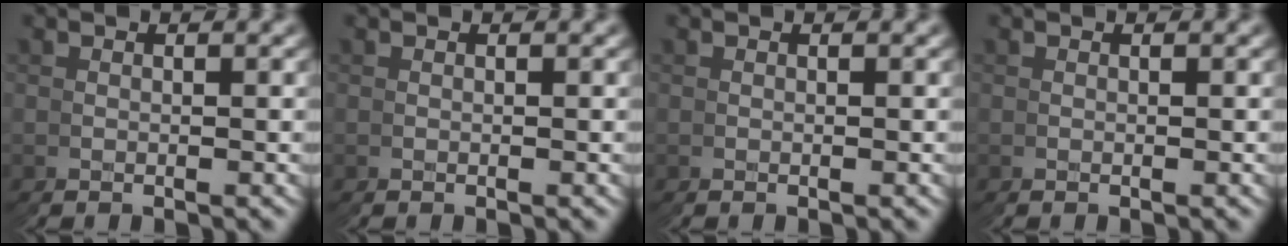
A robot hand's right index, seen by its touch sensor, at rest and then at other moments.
{"total": 0.0}
{"total": 0.0}
{"total": 0.0}